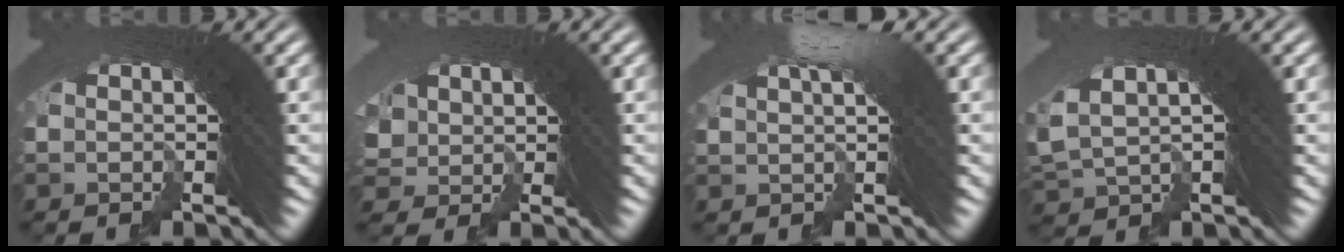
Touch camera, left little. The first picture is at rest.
{"total": 3.0, "force": [-0.7, 2.6, 1.2], "torque": [-0.033, -0.023, 0.008]}
{"total": 2.7, "force": [1.6, -0.7, 2.1], "torque": [-0.009, 0.019, 0.025]}
{"total": 4.0, "force": [1.0, 2.6, 2.9], "torque": [-0.058, 0.007, 0.023]}